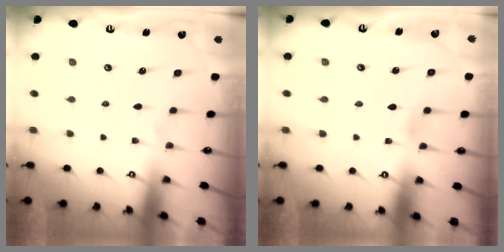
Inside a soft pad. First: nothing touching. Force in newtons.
{"total": 2.6, "press": 2.6, "slide": 0.3}